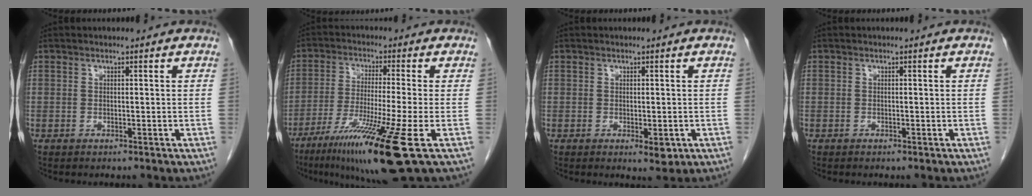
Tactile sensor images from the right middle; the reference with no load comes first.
{"total": 14.3, "force": [-7.6, -1.2, 12.0], "torque": [-0.216, -0.045, -0.133]}
{"total": 2.2, "force": [-0.7, 1.0, 1.8], "torque": [-0.020, -0.002, -0.003]}
{"total": 0.0}